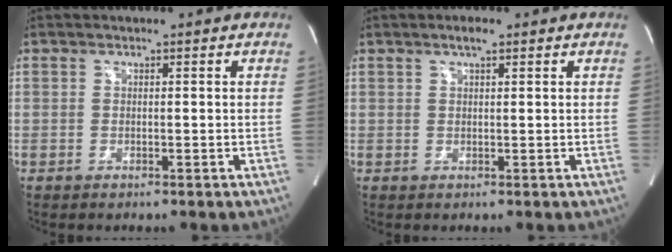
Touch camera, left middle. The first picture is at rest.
{"total": 1.8, "force": [1.2, 0.3, 1.3], "torque": [-0.029, 0.003, 0.021]}